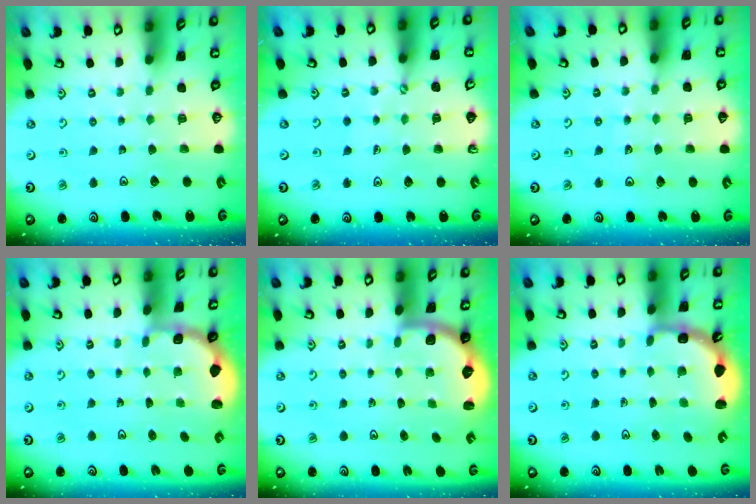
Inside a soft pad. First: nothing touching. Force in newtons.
{"total": 0.5, "press": 0.5, "slide": 0.1}
{"total": 3.7, "press": 3.4, "slide": 1.5}
{"total": 1.9, "press": 1.8, "slide": 0.7}
{"total": 2.2, "press": 2.1, "slide": 0.8}
{"total": 3.2, "press": 2.7, "slide": 1.7}